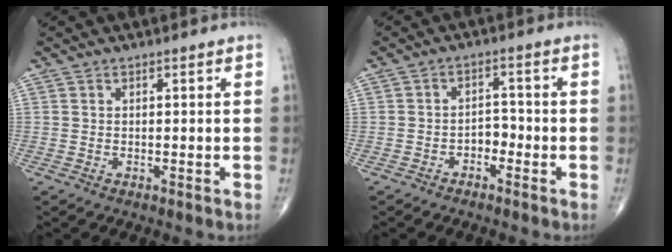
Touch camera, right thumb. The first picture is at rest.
{"total": 3.0, "force": [-1.7, 2.0, 1.5], "torque": [-0.008, 0.022, -0.031]}